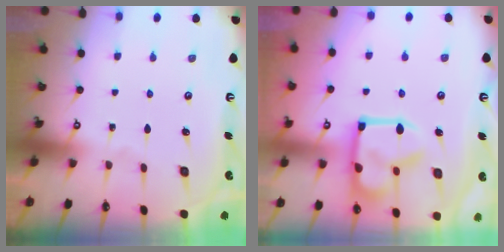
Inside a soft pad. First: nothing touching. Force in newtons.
{"total": 13.8, "press": 13.8, "slide": 1.2}